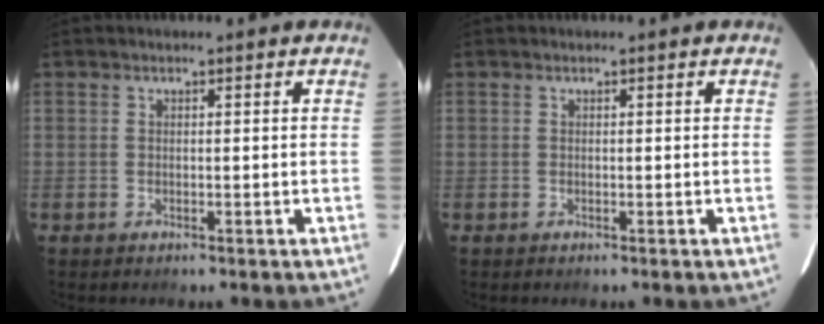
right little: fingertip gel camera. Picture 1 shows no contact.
{"total": 0.0}